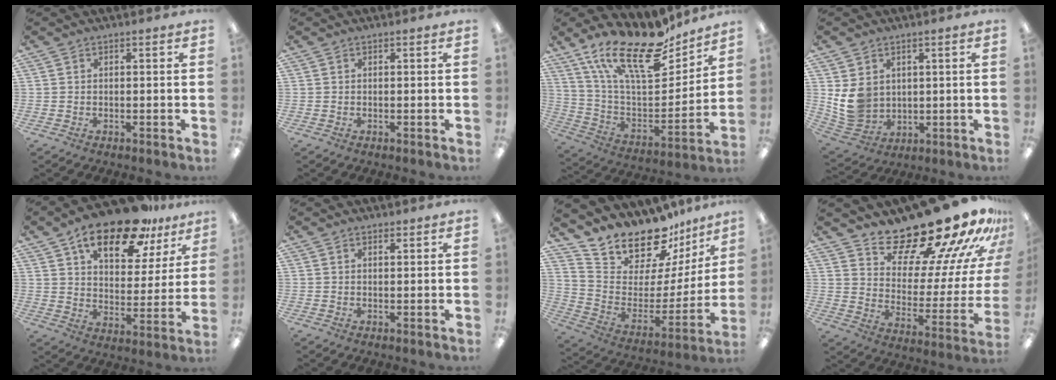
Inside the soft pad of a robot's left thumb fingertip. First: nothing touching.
{"total": 0.0}
{"total": 23.3, "force": [17.0, 8.2, 13.8], "torque": [-0.249, -0.112, 0.294]}
{"total": 8.7, "force": [1.6, 7.7, 3.7], "torque": [-0.092, -0.001, 0.038]}
{"total": 19.0, "force": [13.1, 7.9, 11.1], "torque": [-0.172, -0.068, 0.219]}
{"total": 0.9, "force": [0.8, 0.4, 0.3], "torque": [-0.006, 0.001, 0.016]}
{"total": 18.3, "force": [16.7, 6.5, 3.8], "torque": [-0.084, -0.147, 0.300]}
{"total": 21.4, "force": [19.0, 5.6, 7.9], "torque": [-0.099, -0.164, 0.318]}